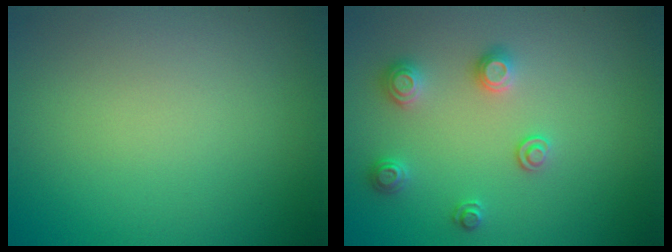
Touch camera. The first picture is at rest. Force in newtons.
{"total": 2.4, "press": 2.4, "slide": 0.4}